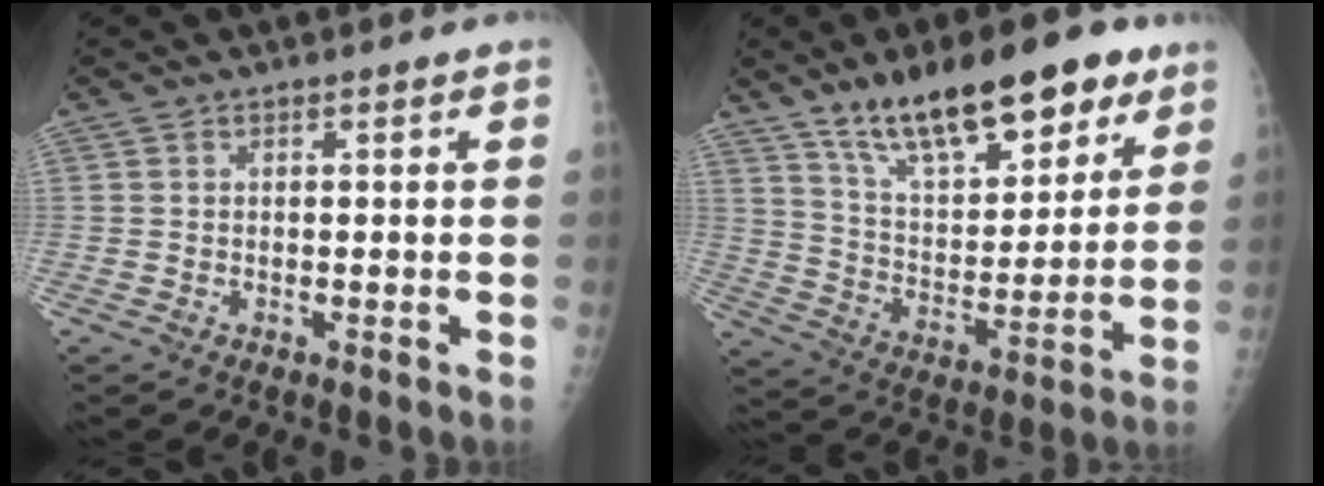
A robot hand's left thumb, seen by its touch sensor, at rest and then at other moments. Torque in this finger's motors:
{"motor_torque": [0.75, 0.69, 1.07, -1.71, 0.16]}